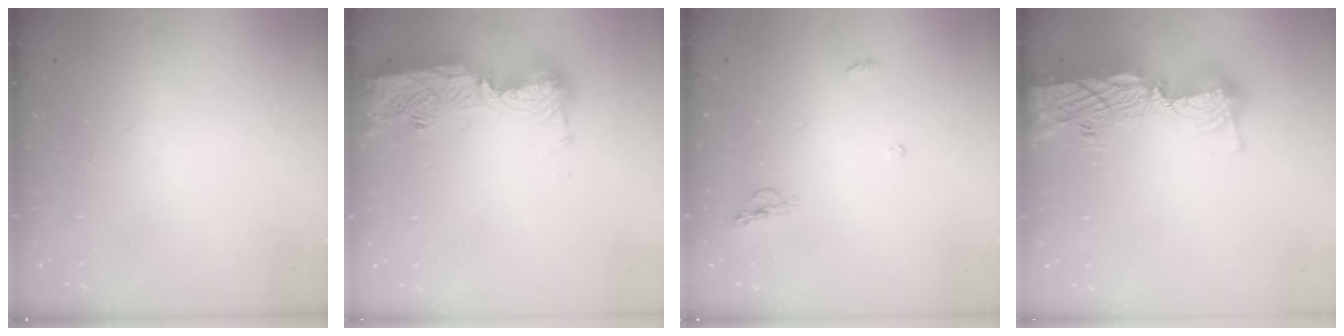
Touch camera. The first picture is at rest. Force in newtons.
{"total": 15.2, "press": 15.1, "slide": 1.2}
{"total": 5.4, "press": 5.4, "slide": 0.5}
{"total": 17.5, "press": 17.4, "slide": 1.3}